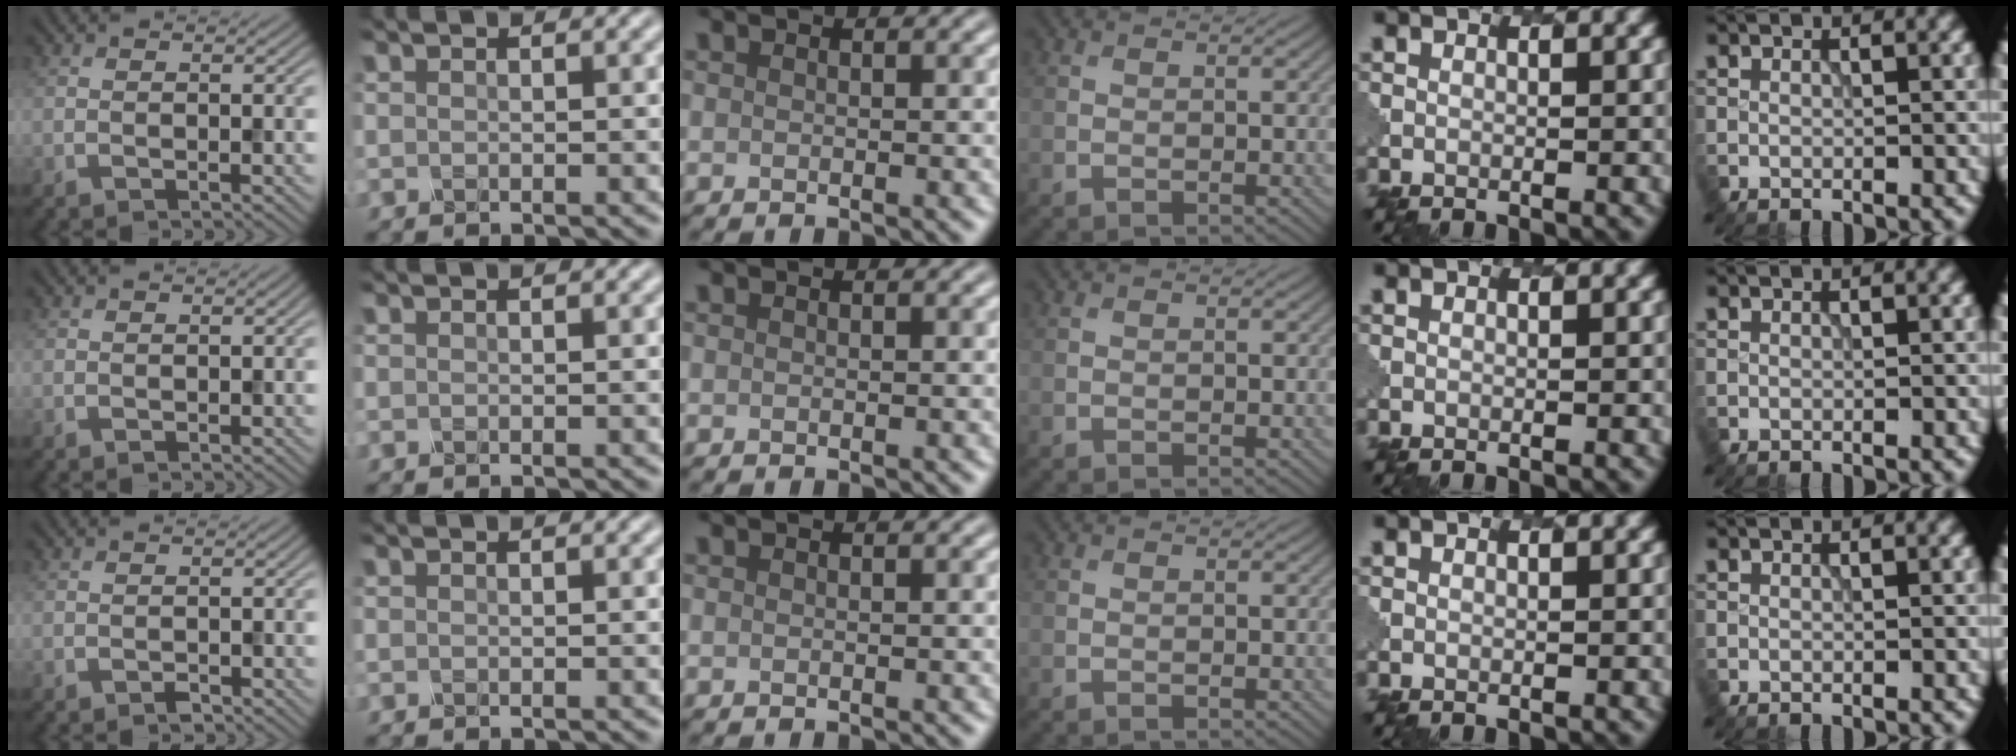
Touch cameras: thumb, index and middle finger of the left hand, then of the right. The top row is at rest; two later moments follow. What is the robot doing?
{"motion": "dispense", "object": "spray bottle"}